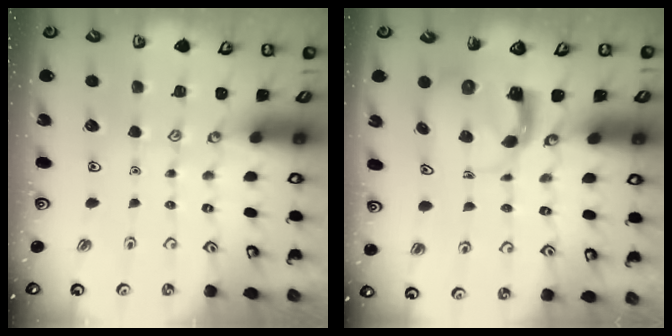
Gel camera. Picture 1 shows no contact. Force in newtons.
{"total": 4.0, "press": 3.9, "slide": 0.6}